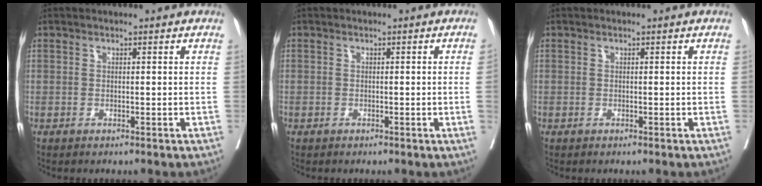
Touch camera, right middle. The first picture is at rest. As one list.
[{"total": 0.8, "force": [-0.1, -0.3, 0.7], "torque": [-0.008, 0.000, -0.001]}, {"total": 0.0}]